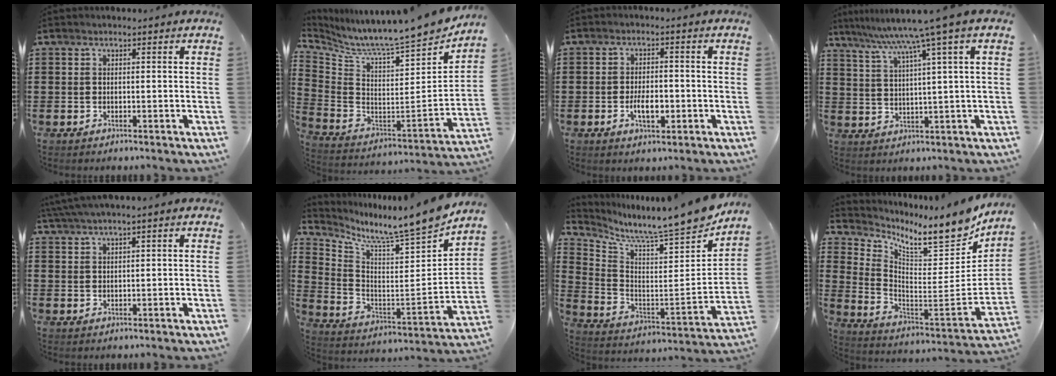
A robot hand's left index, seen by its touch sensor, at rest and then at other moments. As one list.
[{"total": 8.2, "force": [7.7, -0.7, 2.7], "torque": [-0.082, -0.082, 0.120]}, {"total": 4.5, "force": [-1.1, 2.0, 3.9], "torque": [-0.058, 0.003, -0.020]}, {"total": 7.9, "force": [5.2, -1.5, 5.8], "torque": [-0.129, -0.030, 0.082]}, {"total": 2.7, "force": [2.1, -0.2, 1.7], "torque": [-0.036, 0.001, 0.041]}, {"total": 7.9, "force": [7.4, -1.0, 2.4], "torque": [-0.070, -0.086, 0.113]}, {"total": 8.9, "force": [8.4, -0.8, 2.9], "torque": [-0.073, -0.096, 0.130]}, {"total": 9.8, "force": [8.0, 2.0, 5.3], "torque": [-0.098, -0.079, 0.130]}]